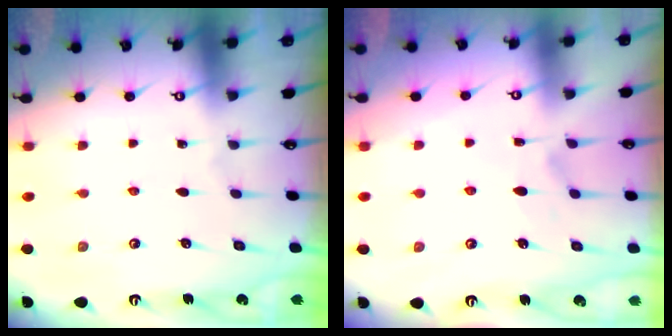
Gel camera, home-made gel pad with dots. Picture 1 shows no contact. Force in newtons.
{"total": 1.4, "press": 0.8, "slide": 1.1}